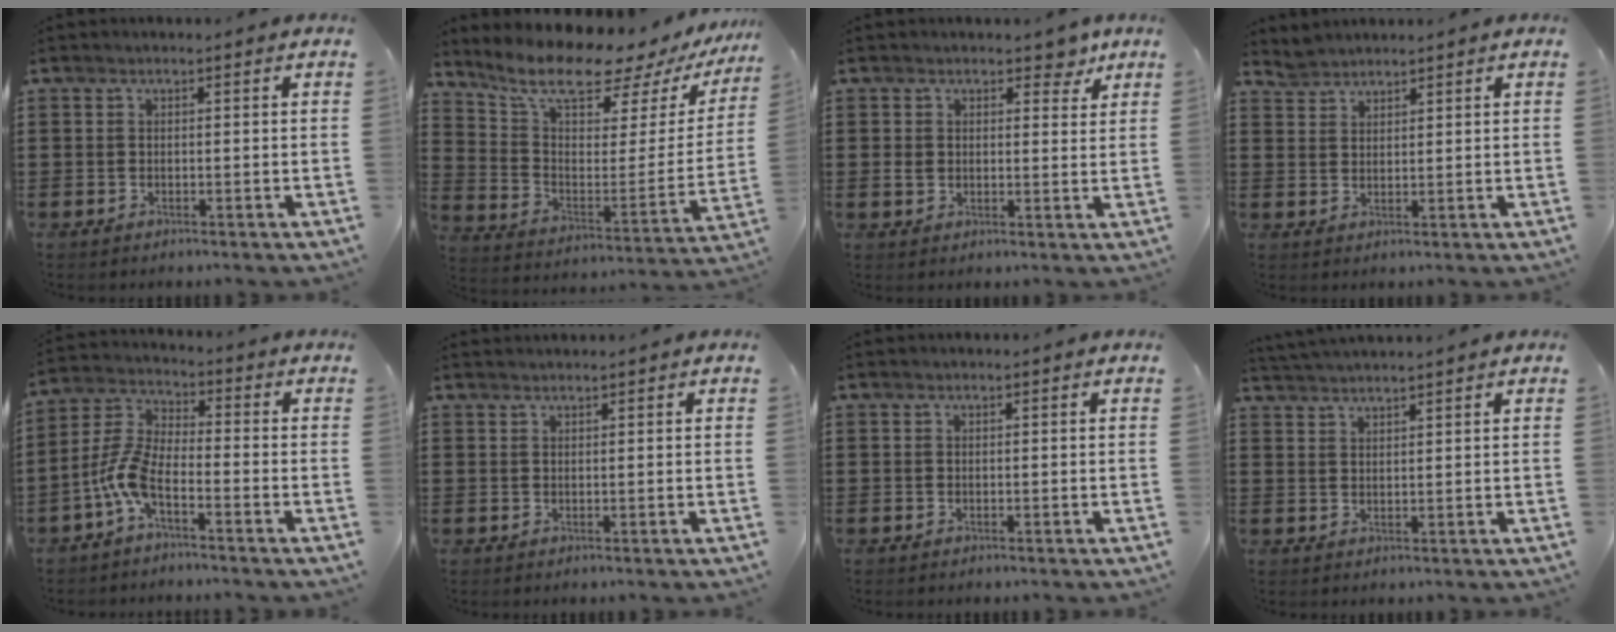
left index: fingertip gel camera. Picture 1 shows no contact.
{"total": 10.6, "force": [9.1, 2.4, 5.0], "torque": [-0.119, -0.071, 0.149]}
{"total": 4.3, "force": [2.2, 3.2, 1.9], "torque": [-0.029, 0.002, 0.033]}
{"total": 2.4, "force": [2.3, 0.4, -0.3], "torque": [-0.001, 0.001, 0.048]}
{"total": 7.1, "force": [-4.0, 2.3, 5.4], "torque": [-0.152, -0.014, -0.088]}
{"total": 0.7, "force": [0.7, 0.0, 0.1], "torque": [-0.004, -0.001, 0.015]}
{"total": 0.0}
{"total": 2.2, "force": [2.2, -0.4, 0.1], "torque": [-0.008, -0.002, 0.043]}